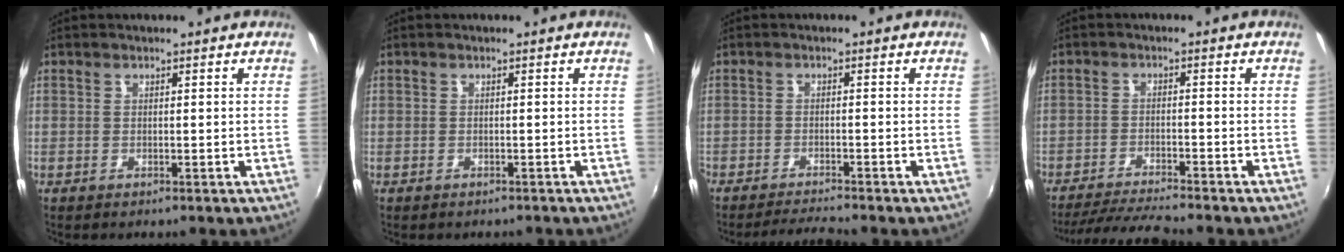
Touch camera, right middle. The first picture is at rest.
{"total": 1.0, "force": [-0.7, 0.7, 0.1], "torque": [-0.004, -0.001, -0.007]}
{"total": 4.1, "force": [-3.8, -0.7, 1.1], "torque": [-0.039, -0.006, -0.070]}
{"total": 8.6, "force": [-7.9, -0.2, 3.3], "torque": [-0.085, -0.009, -0.139]}